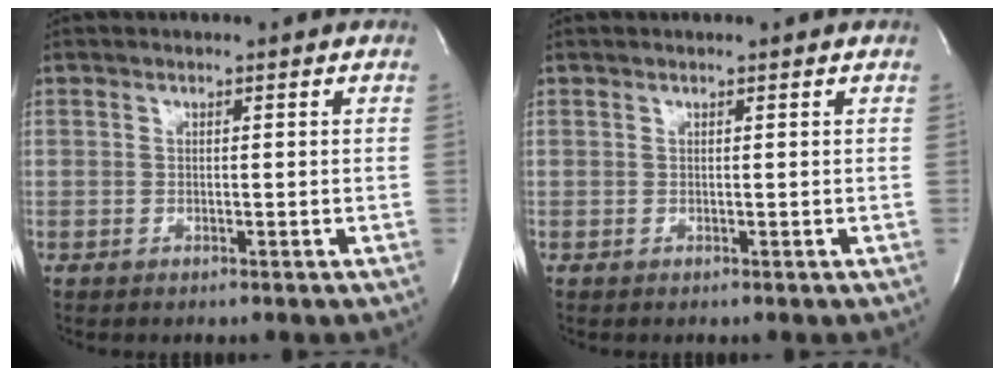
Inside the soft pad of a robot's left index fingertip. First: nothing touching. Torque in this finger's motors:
{"motor_torque": [0.00, 0.00, 0.00, 0.00]}